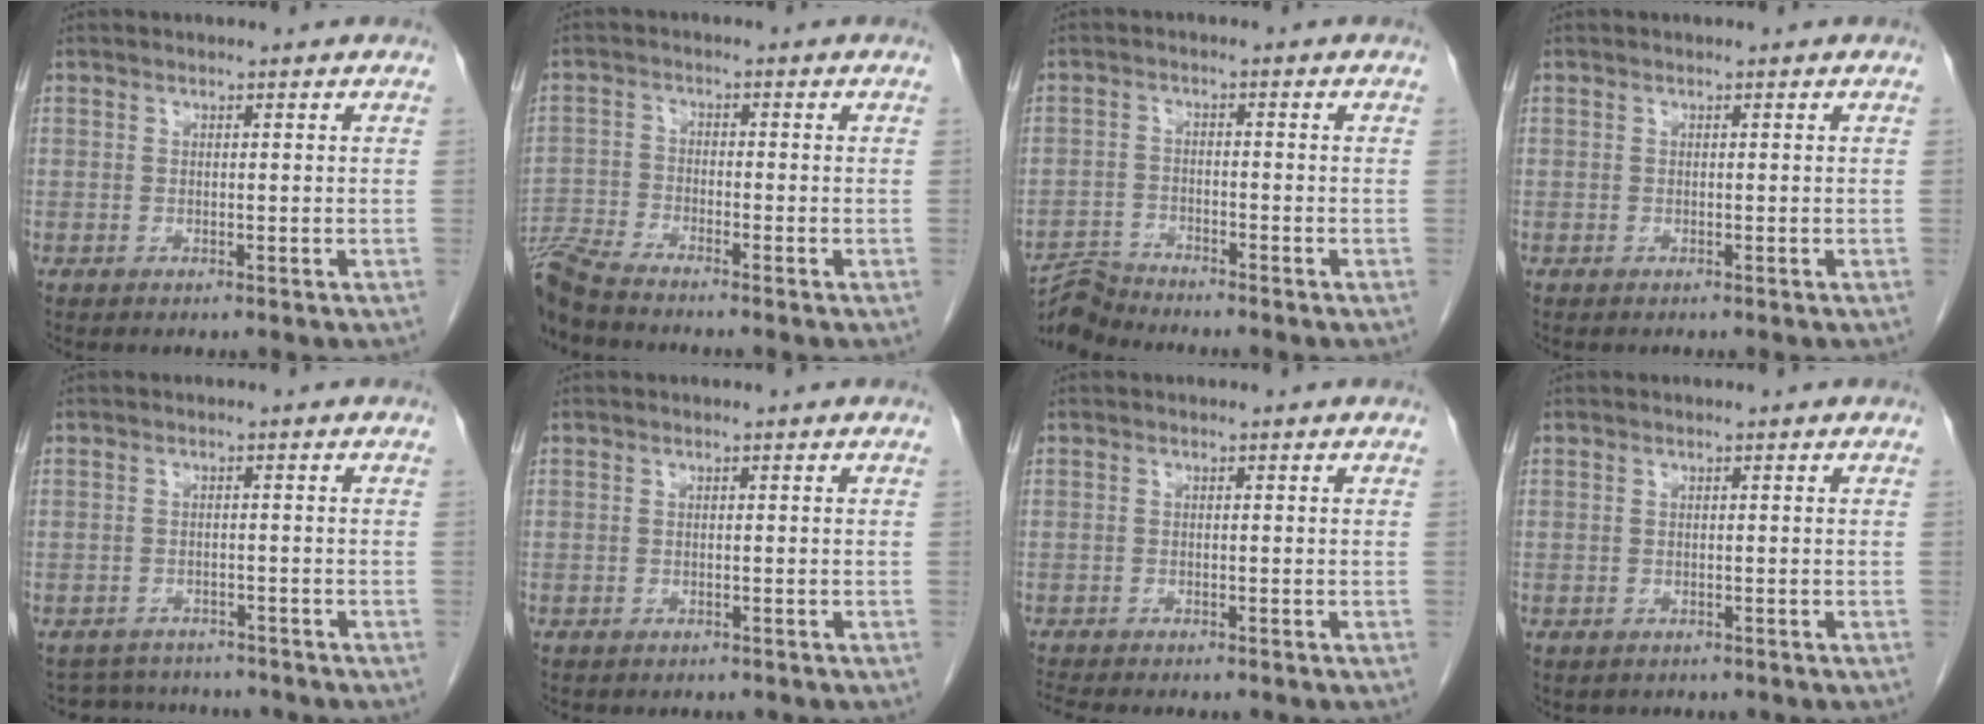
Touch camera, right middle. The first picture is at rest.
{"total": 7.7, "force": [-7.3, -0.2, 2.5], "torque": [-0.049, -0.017, -0.139]}
{"total": 4.4, "force": [-4.3, -0.9, -0.8], "torque": [0.011, -0.011, -0.080]}
{"total": 0.0}
{"total": 5.8, "force": [-5.6, 1.7, 0.1], "torque": [-0.001, 0.011, -0.075]}
{"total": 1.6, "force": [-1.4, 0.7, 0.3], "torque": [-0.017, -0.002, -0.017]}
{"total": 5.9, "force": [-5.2, 1.1, 2.5], "torque": [-0.038, -0.012, -0.080]}
{"total": 1.2, "force": [-1.0, 0.8, 0.1], "torque": [-0.009, -0.001, -0.011]}